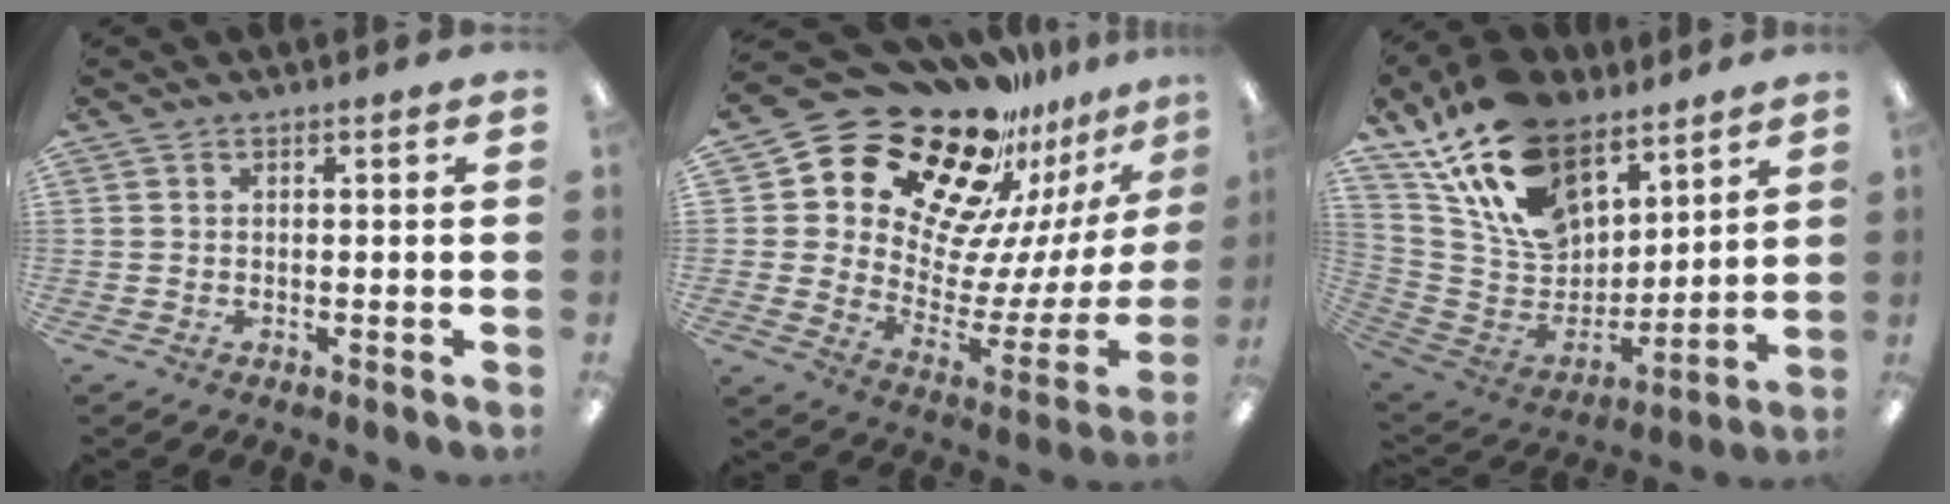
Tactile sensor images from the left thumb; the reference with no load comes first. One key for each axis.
{"total": 23.7, "fx": 18.6, "fy": 11.8, "fz": 8.8, "tx": -0.135, "ty": -0.151, "tz": 0.340}
{"total": 20.8, "fx": 13.7, "fy": 12.2, "fz": 10.0, "tx": -0.199, "ty": -0.073, "tz": 0.258}